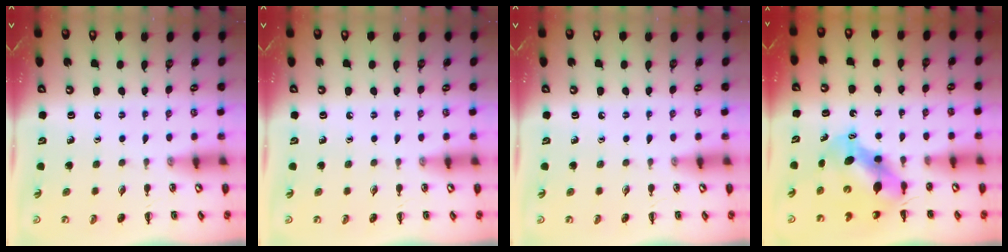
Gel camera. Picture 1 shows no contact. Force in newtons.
{"total": 0.0}
{"total": 0.0}
{"total": 6.4, "press": 6.3, "slide": 1.5}